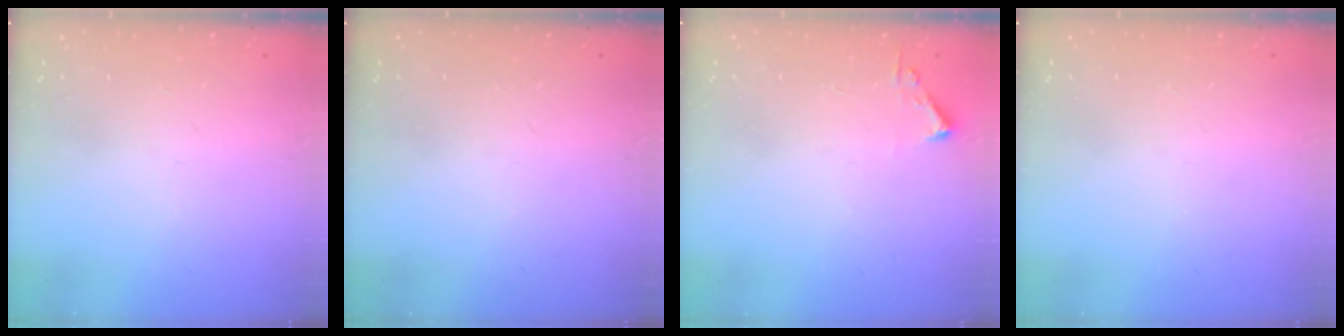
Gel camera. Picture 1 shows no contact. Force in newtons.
{"total": 0.0}
{"total": 2.4, "press": 2.4, "slide": 0.3}
{"total": 0.0}